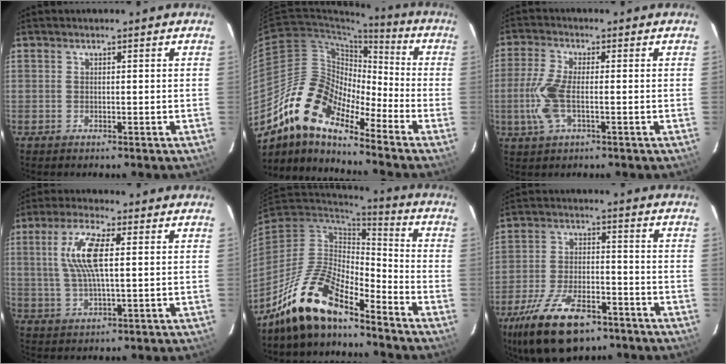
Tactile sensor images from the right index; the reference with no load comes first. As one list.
[{"total": 15.1, "force": [-11.0, 5.4, 8.7], "torque": [-0.141, 0.001, -0.226]}, {"total": 7.6, "force": [-1.6, 2.7, 6.9], "torque": [-0.158, -0.002, -0.033]}, {"total": 9.6, "force": [2.0, 2.7, 9.0], "torque": [-0.182, 0.010, 0.039]}, {"total": 14.9, "force": [-11.8, 4.5, 7.9], "torque": [-0.166, -0.004, -0.224]}, {"total": 17.0, "force": [-11.2, 7.5, 10.4], "torque": [-0.221, -0.022, -0.189]}]